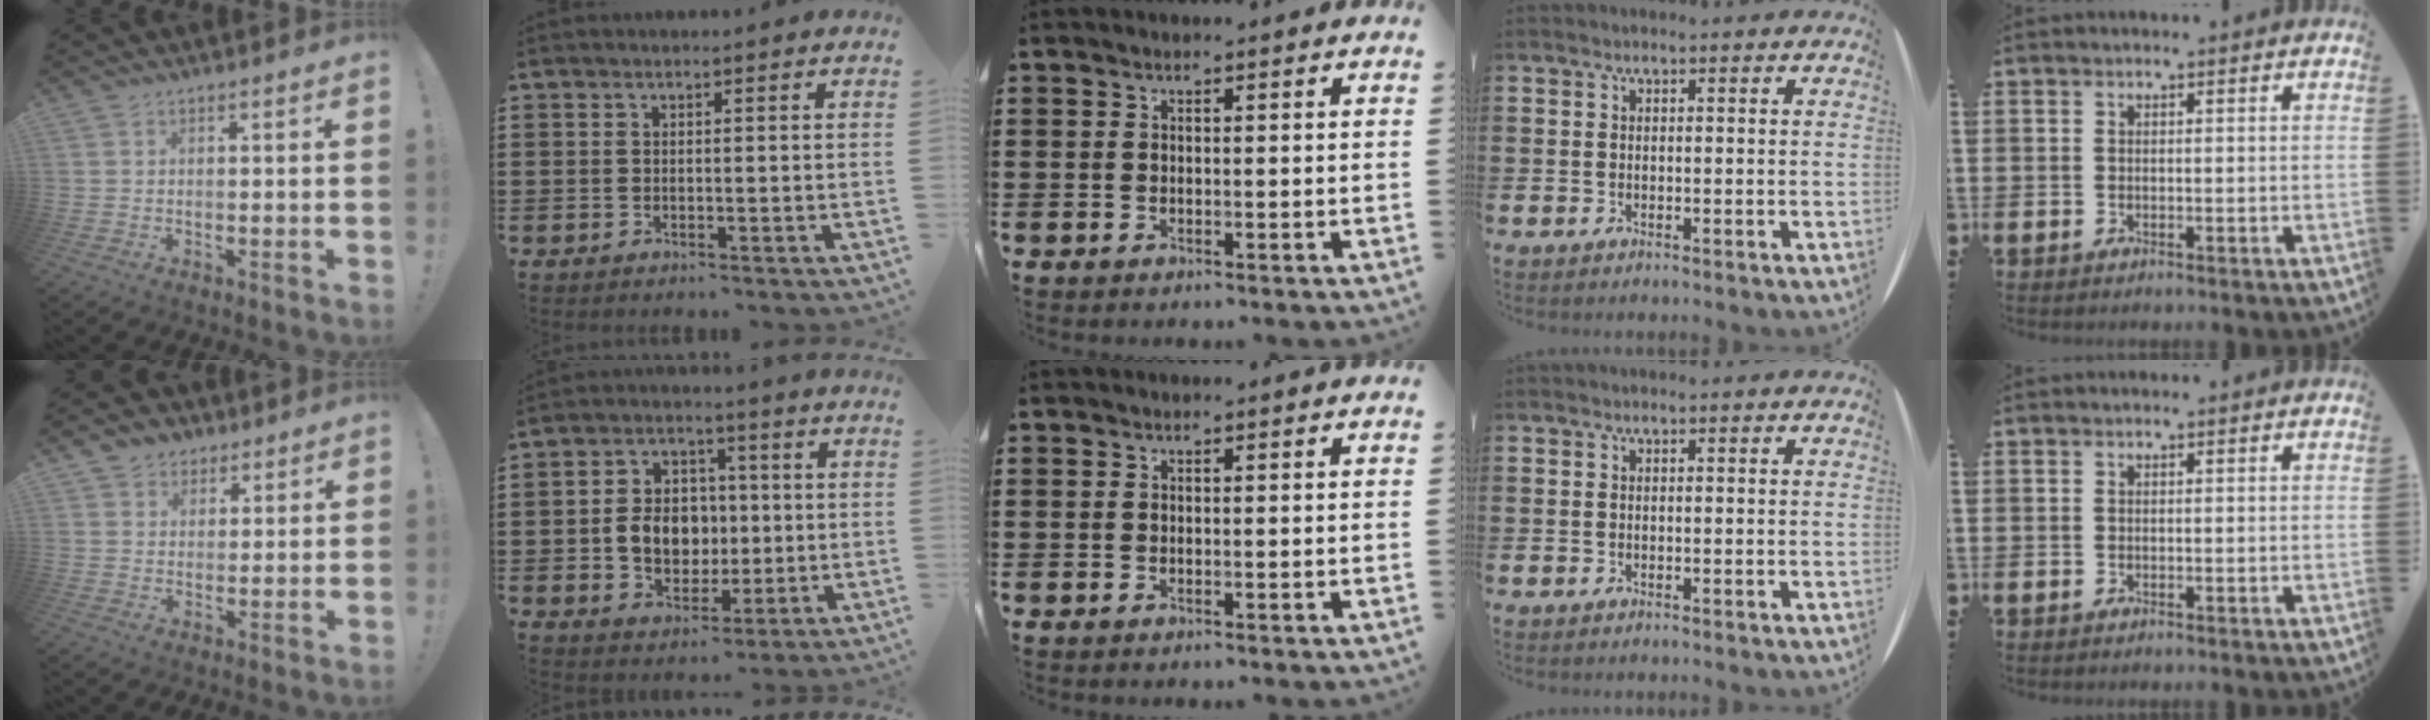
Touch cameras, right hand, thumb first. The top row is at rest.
{"thumb": {"total": 5.3, "force": [2.9, 4.4, 0.5], "torque": [0.004, -0.023, 0.054]}, "index": {"total": 7.7, "force": [-0.3, 6.3, 4.5], "torque": [-0.091, 0.010, -0.007]}}